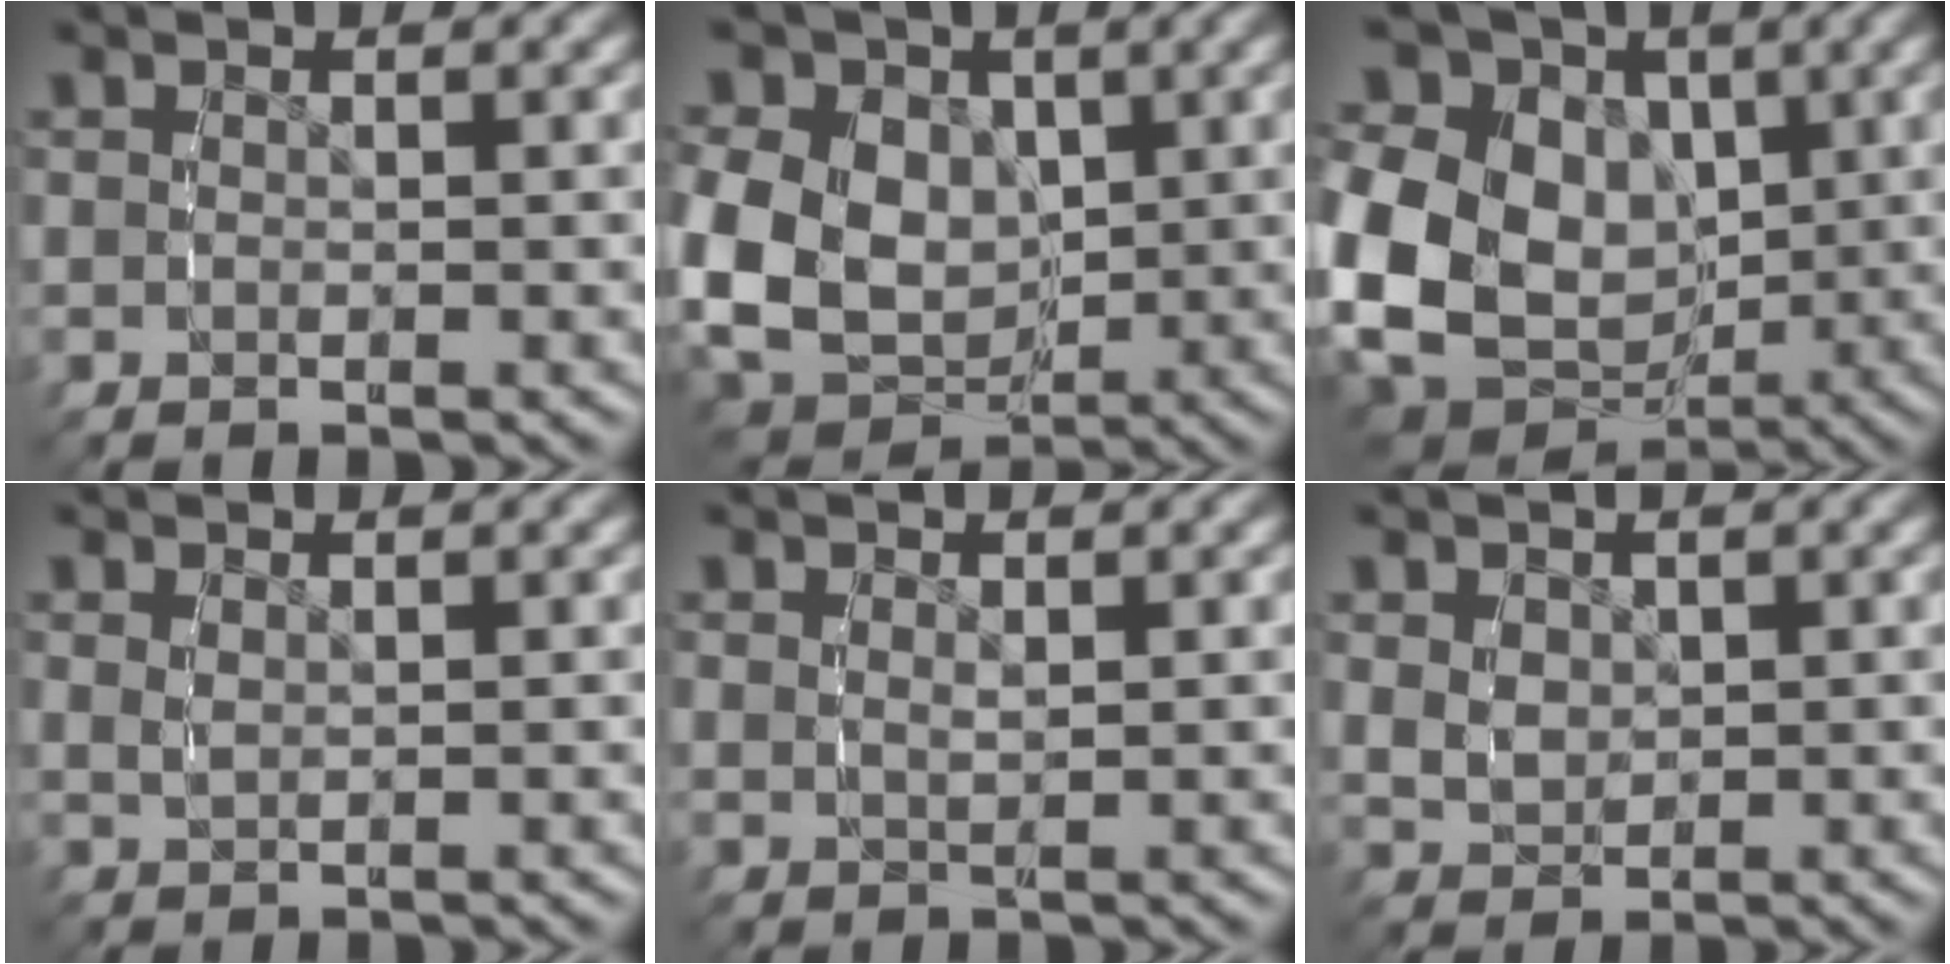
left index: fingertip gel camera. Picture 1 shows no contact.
{"total": 14.3, "force": [0.6, 12.4, 7.2], "torque": [-0.172, -0.034, 0.010]}
{"total": 18.2, "force": [0.8, 15.2, 9.9], "torque": [-0.214, -0.040, 0.014]}
{"total": 0.8, "force": [0.7, 0.0, 0.4], "torque": [-0.015, -0.011, 0.023]}
{"total": 1.1, "force": [0.7, 0.5, 0.7], "torque": [-0.017, -0.010, 0.020]}
{"total": 2.5, "force": [0.9, 2.0, 1.2], "torque": [-0.030, -0.015, 0.031]}